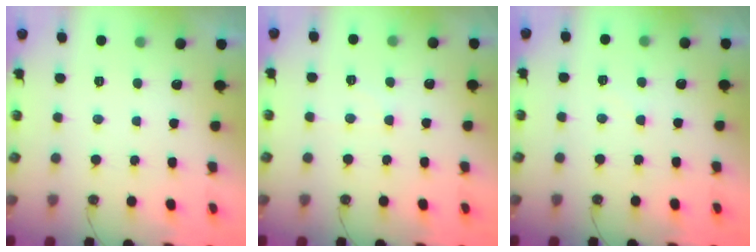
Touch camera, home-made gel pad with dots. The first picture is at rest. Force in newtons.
{"total": 4.7, "press": 4.7, "slide": 0.5}
{"total": 2.8, "press": 2.8, "slide": 0.4}